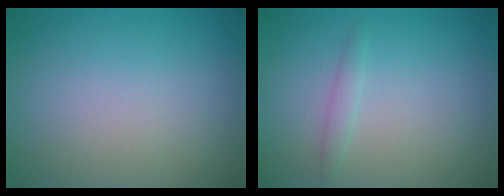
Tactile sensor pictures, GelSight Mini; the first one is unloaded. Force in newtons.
{"total": 1.0, "press": 1.0, "slide": 0.1}